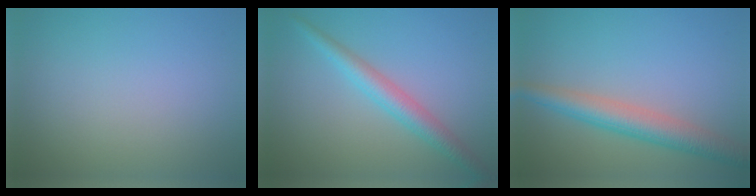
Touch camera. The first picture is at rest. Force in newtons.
{"total": 3.3, "press": 3.3, "slide": 0.0}
{"total": 4.5, "press": 4.5, "slide": 0.2}